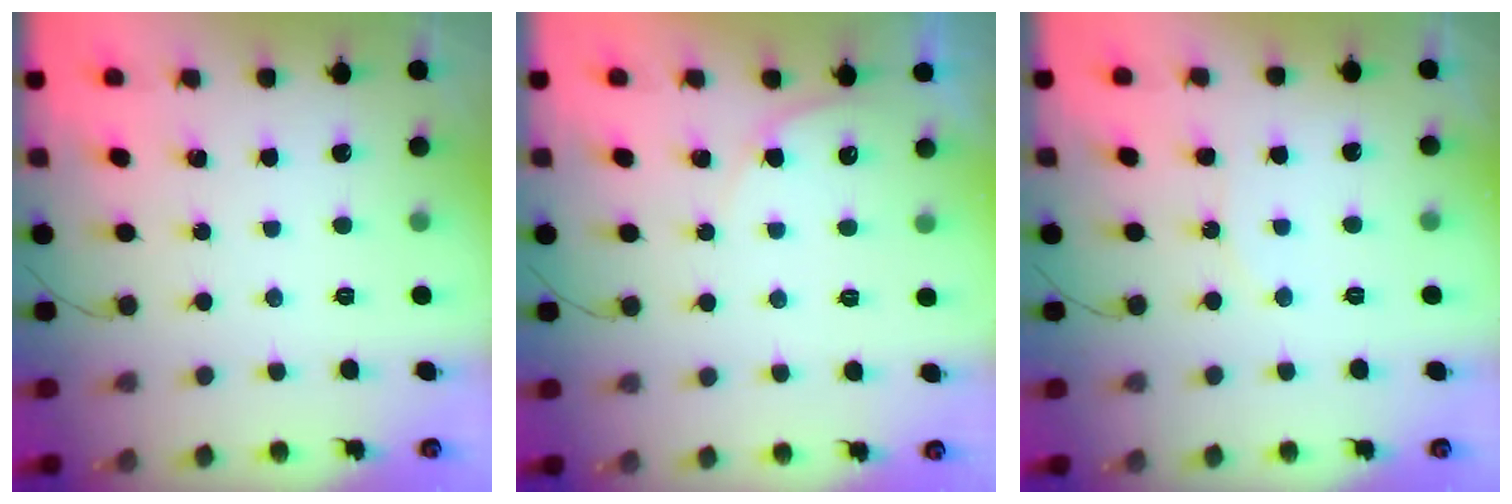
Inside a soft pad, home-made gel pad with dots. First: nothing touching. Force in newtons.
{"total": 3.4, "press": 3.3, "slide": 0.5}
{"total": 5.1, "press": 5.0, "slide": 0.4}